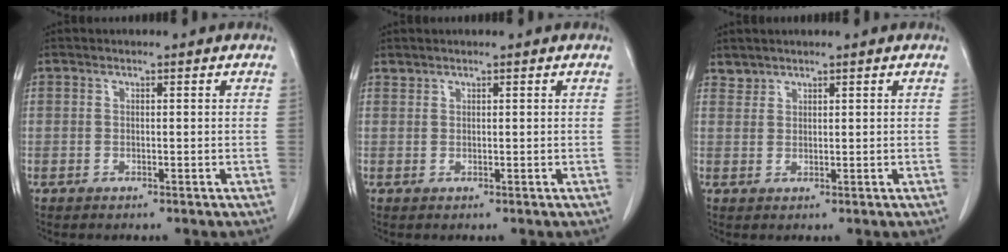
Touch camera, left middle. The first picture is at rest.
{"total": 0.6, "force": [0.6, 0.1, -0.1], "torque": [-0.001, 0.001, 0.011]}
{"total": 1.3, "force": [1.2, 0.3, -0.3], "torque": [0.007, 0.003, 0.024]}